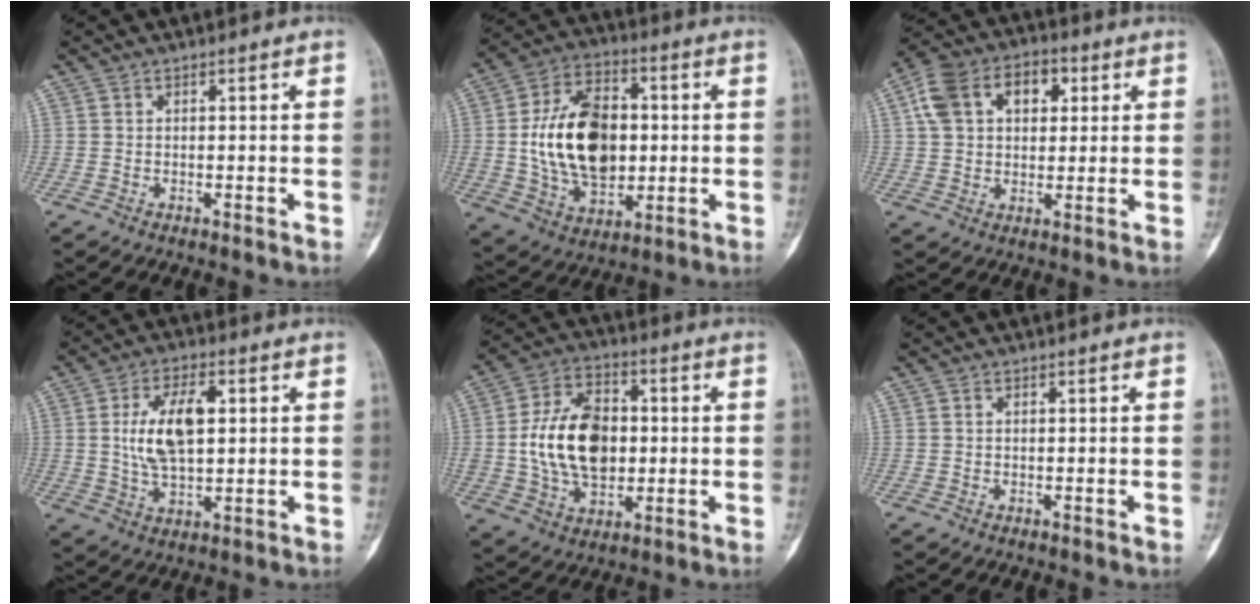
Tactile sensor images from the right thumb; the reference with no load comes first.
{"total": 19.6, "force": [0.7, 12.7, 14.9], "torque": [-0.234, 0.007, 0.019]}
{"total": 13.5, "force": [4.2, 9.1, 9.1], "torque": [-0.141, 0.020, 0.068]}
{"total": 11.2, "force": [1.8, 5.5, 9.5], "torque": [-0.168, 0.002, 0.036]}
{"total": 16.5, "force": [0.3, 10.9, 12.4], "torque": [-0.199, 0.013, 0.008]}
{"total": 0.0}